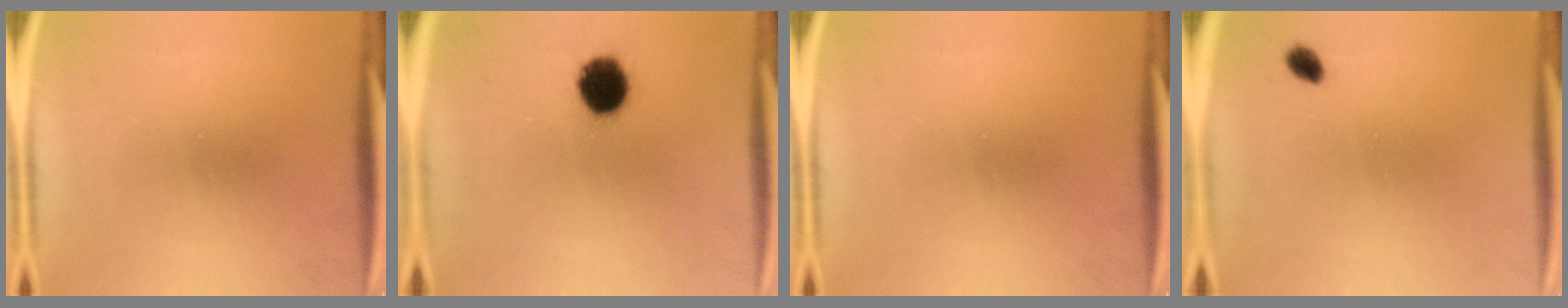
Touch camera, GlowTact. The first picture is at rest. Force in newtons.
{"total": 10.1}
{"total": 0.0}
{"total": 1.9}